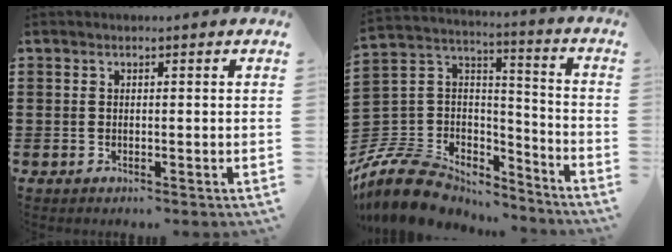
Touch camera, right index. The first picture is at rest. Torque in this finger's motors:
{"motor_torque": [-0.37, 0.47, -0.84, -0.21]}